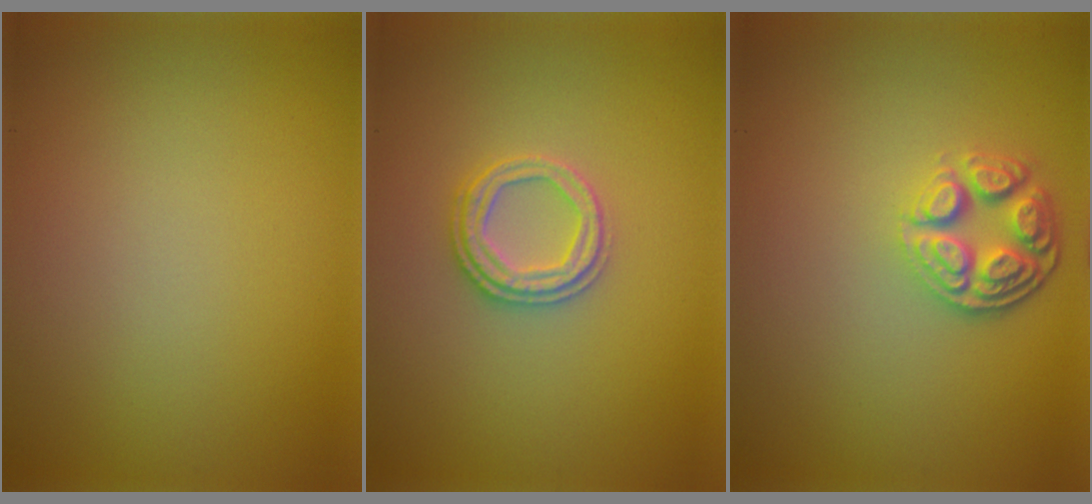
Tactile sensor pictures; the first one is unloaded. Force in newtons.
{"total": 2.5, "press": 2.4, "slide": 0.6}
{"total": 4.0, "press": 3.2, "slide": 2.4}